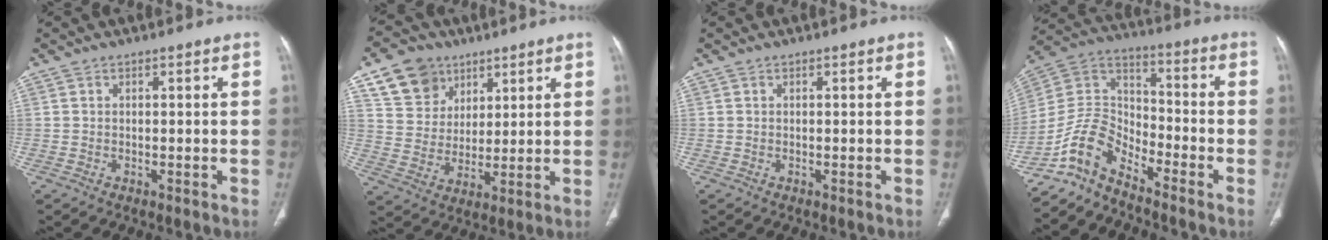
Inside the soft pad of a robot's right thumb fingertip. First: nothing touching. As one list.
[{"total": 11.4, "force": [6.5, 8.7, 3.4], "torque": [-0.036, -0.022, 0.128]}, {"total": 0.0}, {"total": 9.9, "force": [-8.1, 4.0, 4.1], "torque": [-0.077, 0.083, -0.169]}]